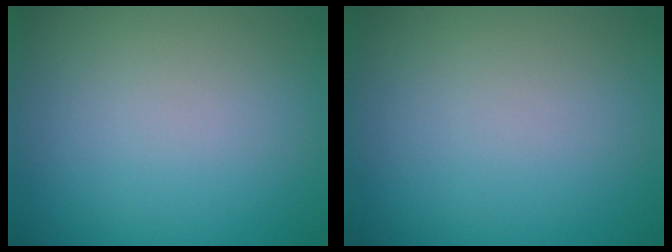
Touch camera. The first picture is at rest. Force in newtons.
{"total": 0.0}